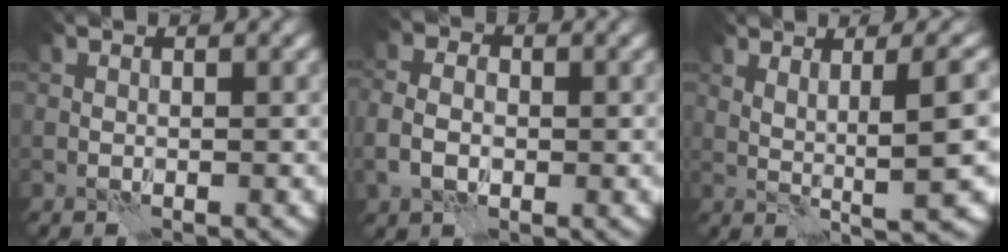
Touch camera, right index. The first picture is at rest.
{"total": 4.2, "force": [-0.7, 3.1, 2.6], "torque": [-0.045, 0.003, -0.017]}
{"total": 6.0, "force": [0.9, 1.3, 5.8], "torque": [-0.083, 0.005, 0.021]}